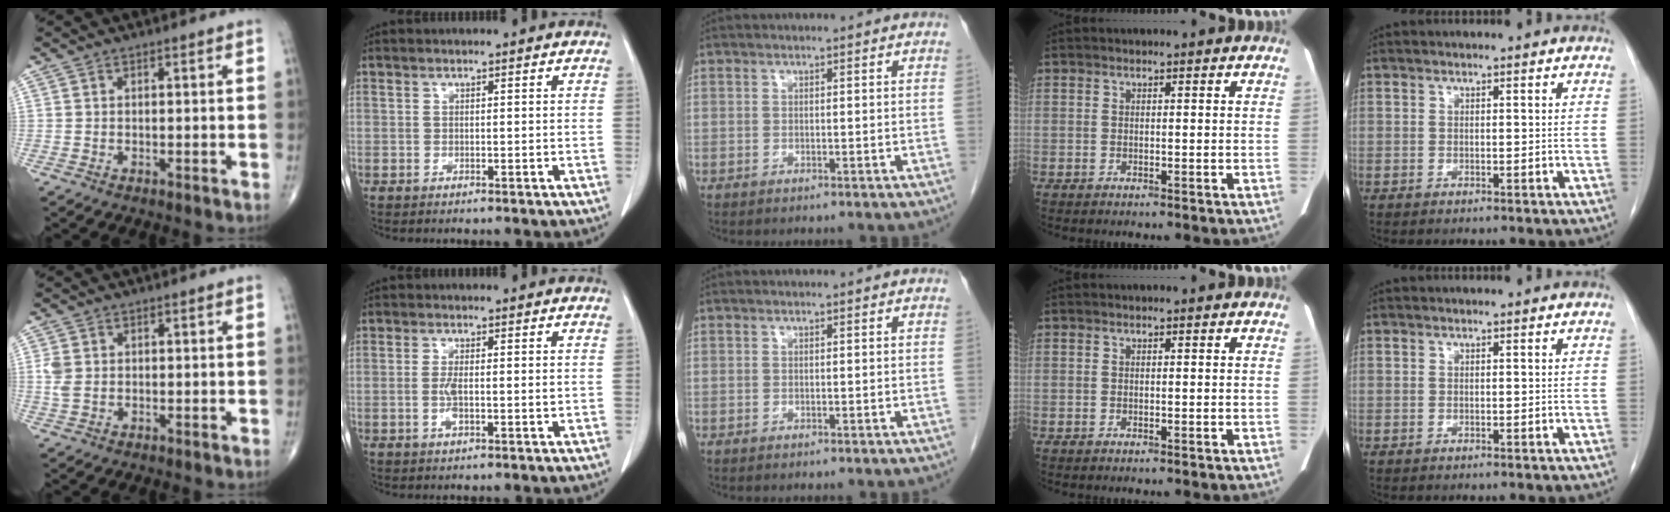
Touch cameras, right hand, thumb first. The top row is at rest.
{"thumb": {"total": 2.8, "force": [0.3, 2.0, 1.8], "torque": [-0.048, 0.004, 0.008]}, "index": {"total": 3.2, "force": [-0.4, 0.8, 3.1], "torque": [-0.064, -0.003, -0.008]}}